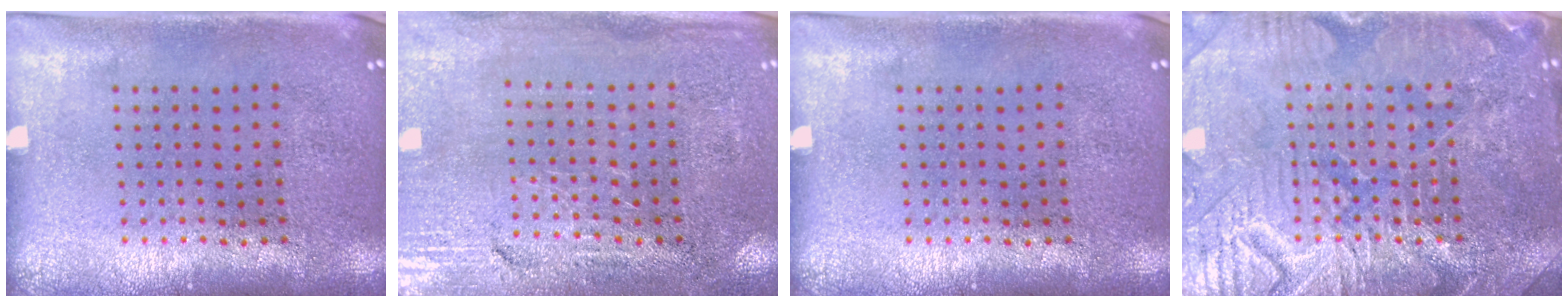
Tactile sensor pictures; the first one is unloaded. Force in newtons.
{"total": 3.2, "press": 3.0, "slide": 1.0}
{"total": 0.0}
{"total": 6.4, "press": 6.4, "slide": 0.8}